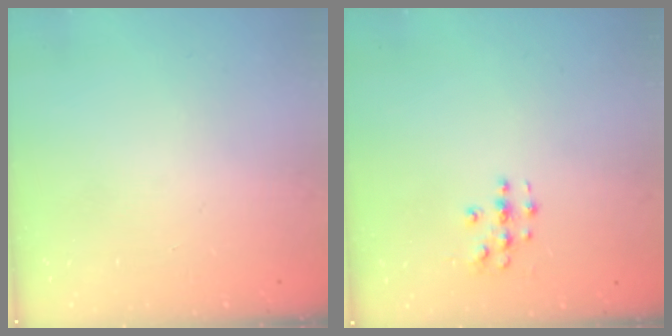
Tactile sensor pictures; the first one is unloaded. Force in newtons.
{"total": 3.4, "press": 3.4, "slide": 0.2}